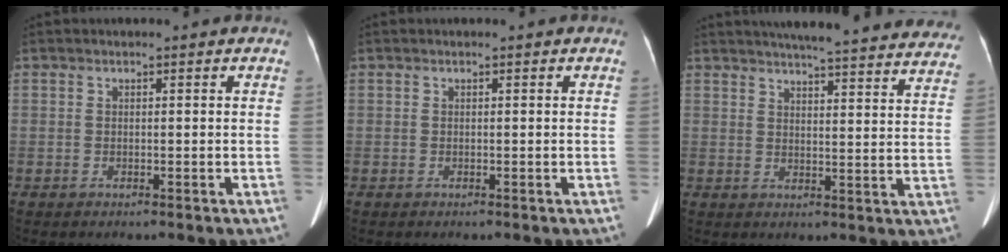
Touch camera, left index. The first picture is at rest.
{"total": 0.0}
{"total": 29.7, "force": [27.1, 3.4, 11.5], "torque": [-0.165, -0.063, 0.310]}